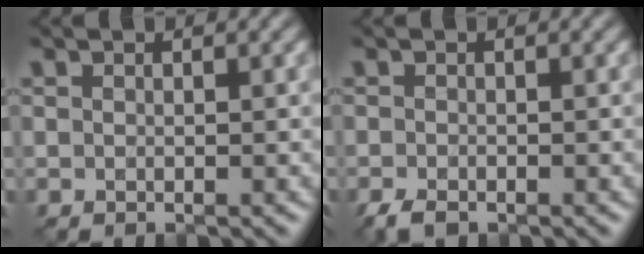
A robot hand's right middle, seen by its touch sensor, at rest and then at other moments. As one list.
[{"total": 1.9, "force": [-1.3, 0.8, 1.0], "torque": [-0.022, -0.006, -0.029]}]